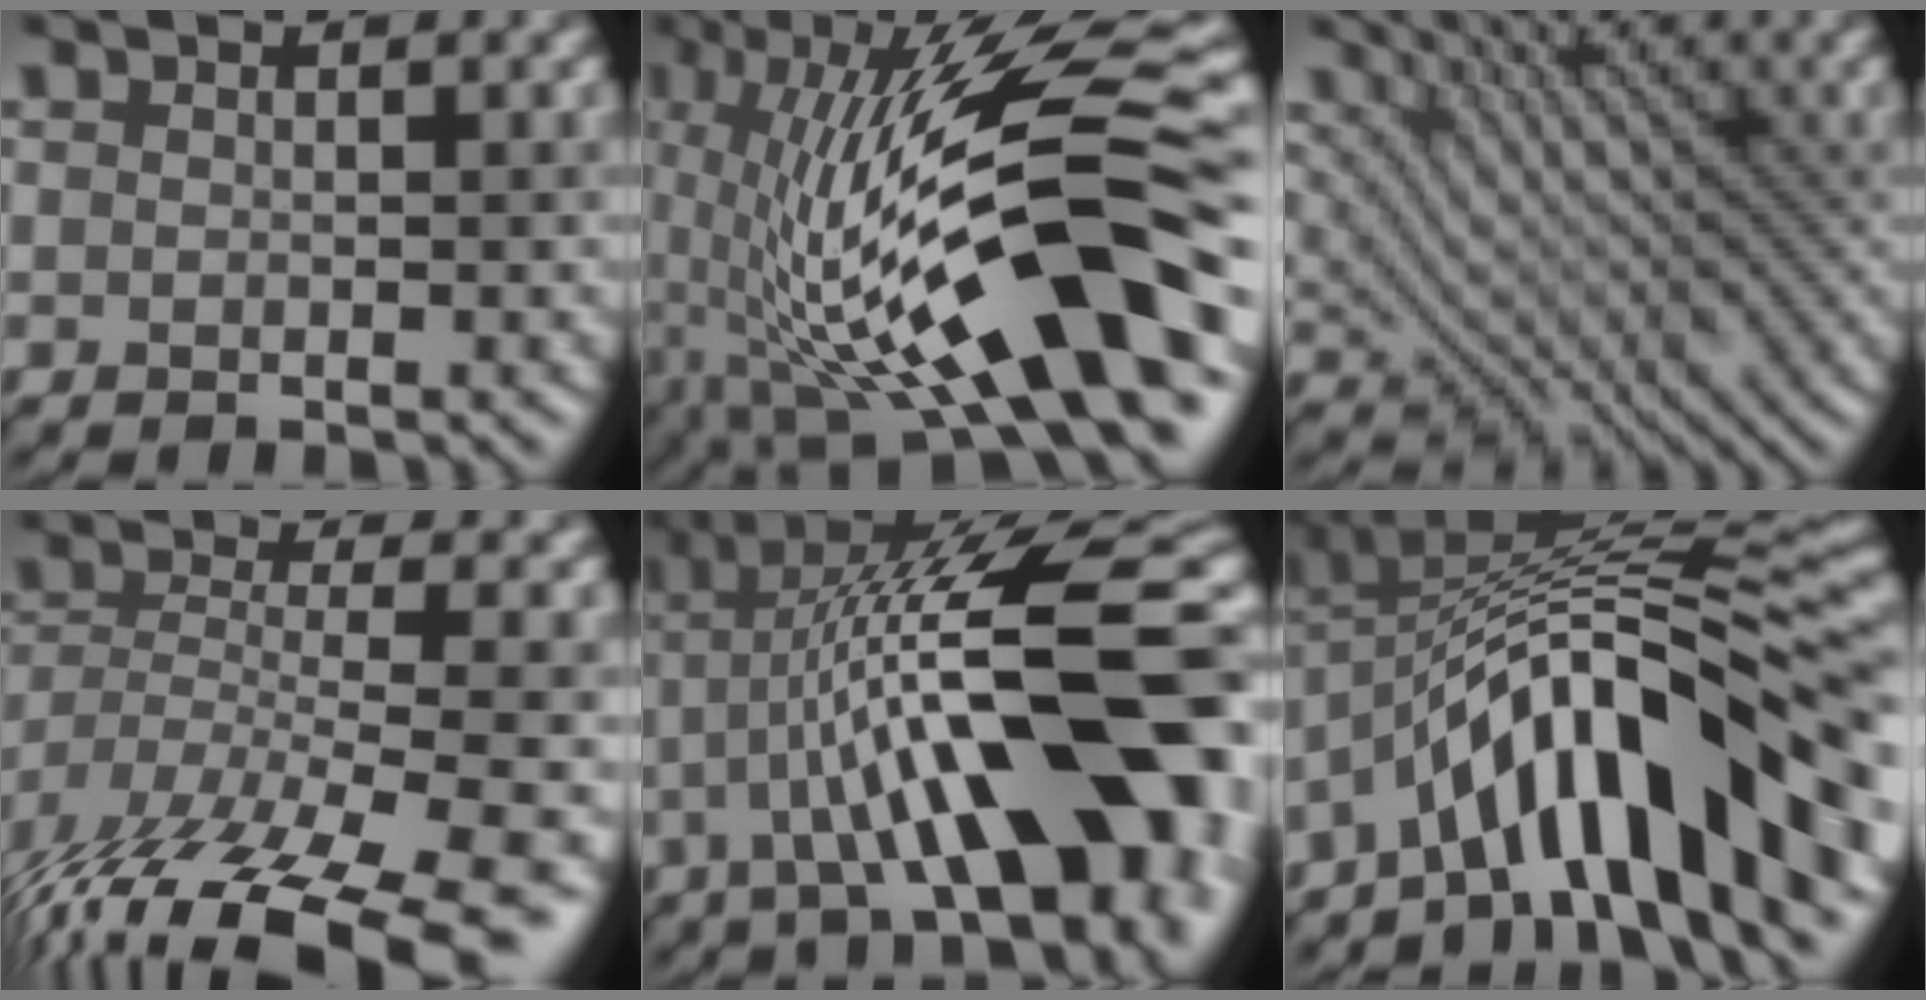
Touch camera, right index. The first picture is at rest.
{"total": 16.6, "force": [-3.3, 5.2, 15.4], "torque": [-0.273, 0.031, -0.068]}
{"total": 4.2, "force": [1.2, 3.6, 1.9], "torque": [-0.029, -0.003, 0.015]}
{"total": 14.1, "force": [-9.3, 4.5, 9.6], "torque": [-0.206, -0.032, -0.130]}
{"total": 14.5, "force": [-1.8, 4.6, 13.7], "torque": [-0.198, 0.023, -0.029]}
{"total": 12.9, "force": [-4.7, 4.0, 11.3], "torque": [-0.171, 0.024, -0.080]}